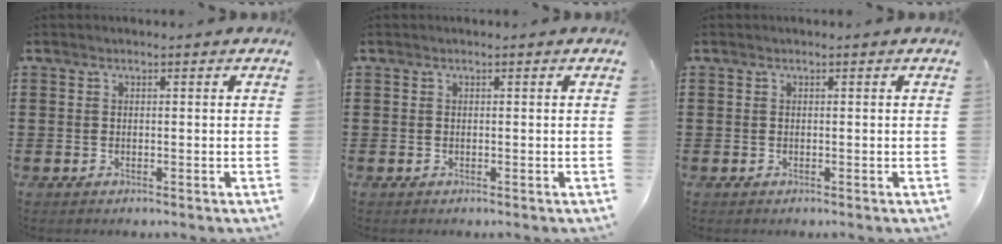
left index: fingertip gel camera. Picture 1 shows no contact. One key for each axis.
{"total": 0.0}
{"total": 0.0}